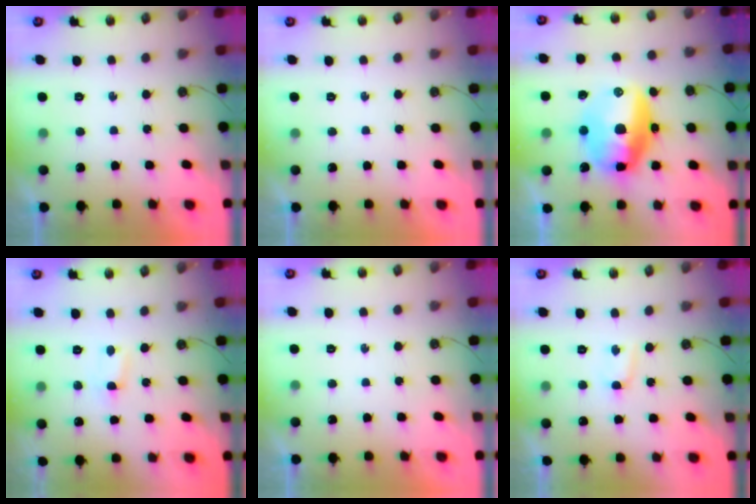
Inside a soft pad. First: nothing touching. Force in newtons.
{"total": 0.0}
{"total": 16.1, "press": 16.1, "slide": 1.5}
{"total": 0.8, "press": 0.8, "slide": 0.1}
{"total": 0.0}
{"total": 2.4, "press": 2.3, "slide": 0.4}